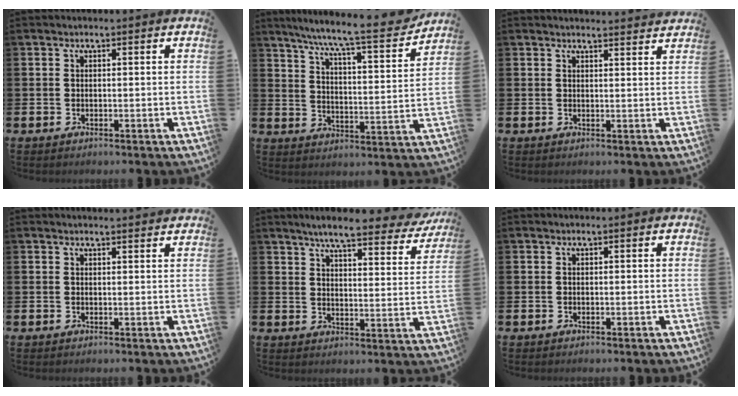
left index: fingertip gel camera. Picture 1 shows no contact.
{"total": 9.5, "force": [8.4, 0.4, 4.3], "torque": [-0.102, -0.057, 0.138]}
{"total": 2.2, "force": [2.2, 0.0, -0.1], "torque": [0.008, -0.017, 0.038]}
{"total": 1.2, "force": [1.2, 0.0, 0.0], "torque": [0.007, -0.007, 0.019]}
{"total": 7.0, "force": [6.2, 0.9, 3.0], "torque": [-0.063, -0.039, 0.100]}
{"total": 0.0}